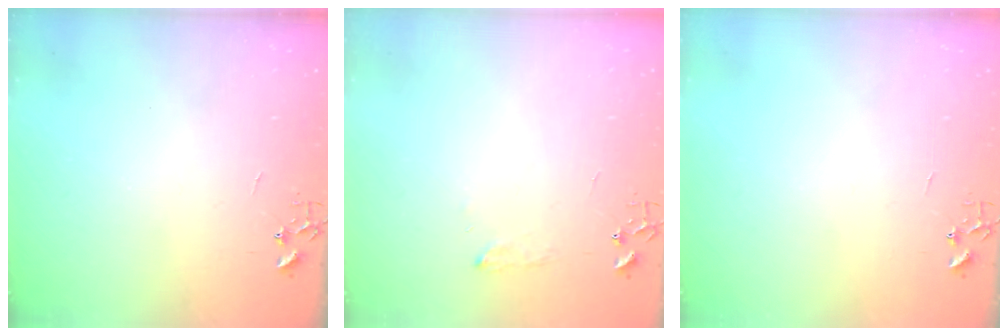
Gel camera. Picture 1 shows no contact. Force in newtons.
{"total": 6.3, "press": 6.2, "slide": 0.8}
{"total": 0.0}